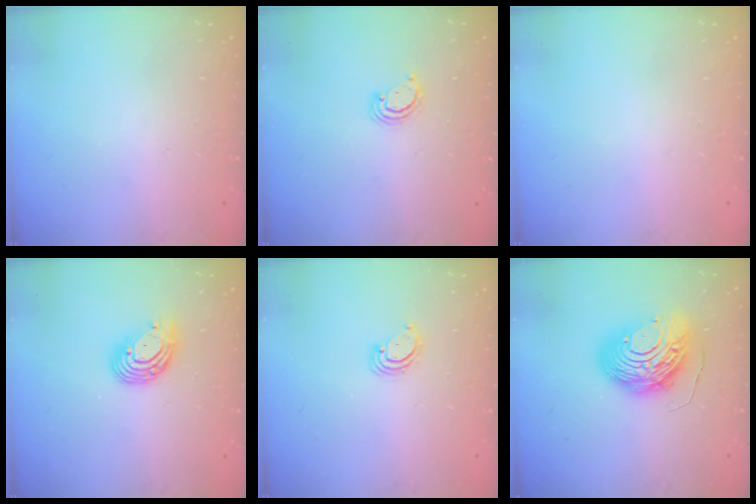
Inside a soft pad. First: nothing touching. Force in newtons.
{"total": 2.6, "press": 2.6, "slide": 0.3}
{"total": 0.0}
{"total": 10.3, "press": 10.3, "slide": 1.0}
{"total": 3.4, "press": 3.4, "slide": 0.1}
{"total": 13.7, "press": 13.6, "slide": 1.4}